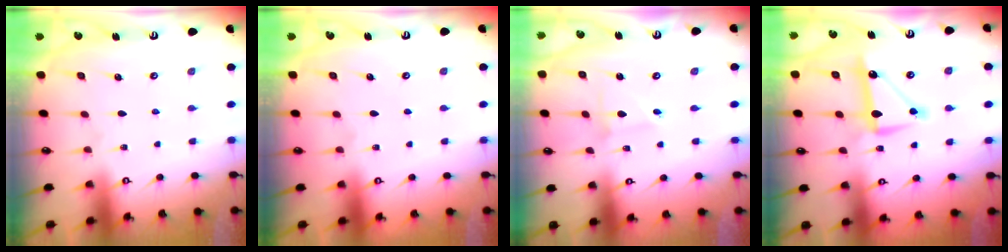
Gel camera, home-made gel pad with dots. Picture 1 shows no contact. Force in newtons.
{"total": 0.0}
{"total": 1.9, "press": 1.9, "slide": 0.1}
{"total": 10.3, "press": 10.3, "slide": 0.5}